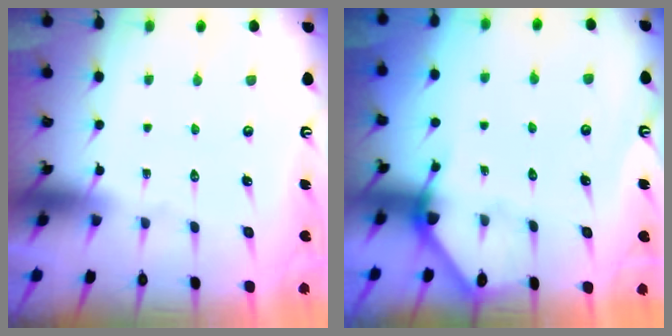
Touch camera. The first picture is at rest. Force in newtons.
{"total": 2.7, "press": 2.7, "slide": 0.1}